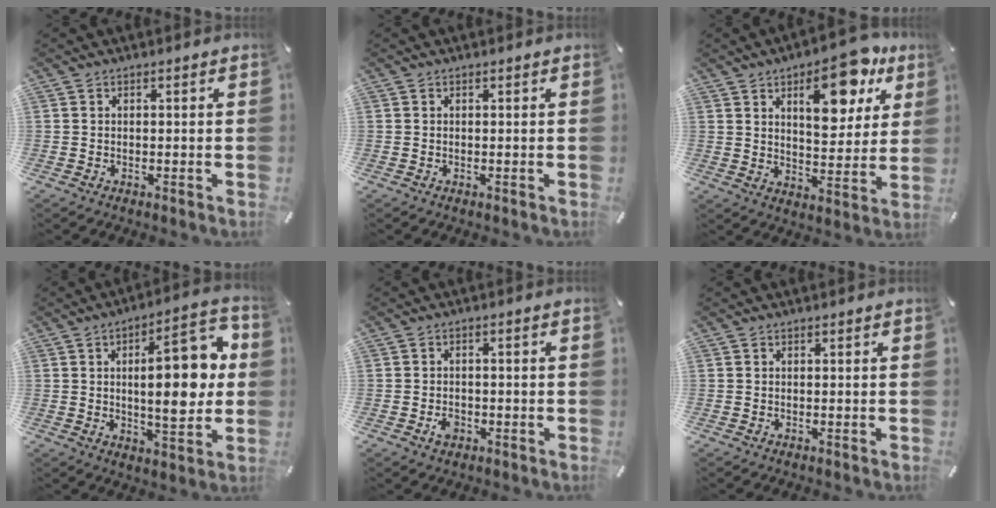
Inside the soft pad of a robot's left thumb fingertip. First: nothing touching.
{"total": 0.0}
{"total": 16.2, "force": [8.8, 7.6, 11.2], "torque": [-0.139, -0.038, 0.141]}
{"total": 17.9, "force": [2.2, 7.5, 16.1], "torque": [-0.220, -0.002, 0.031]}
{"total": 2.9, "force": [-1.2, 2.0, 1.7], "torque": [-0.038, 0.003, -0.024]}
{"total": 0.0}